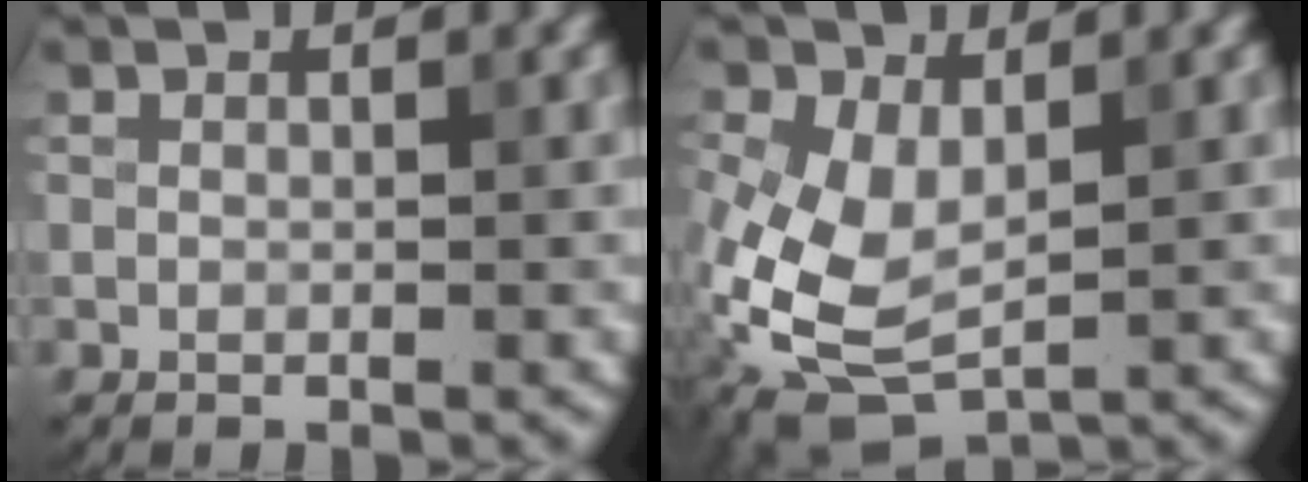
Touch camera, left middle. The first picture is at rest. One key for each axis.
{"total": 7.4, "fx": -1.5, "fy": 4.4, "fz": 5.8, "tx": -0.159, "ty": -0.012, "tz": -0.030}